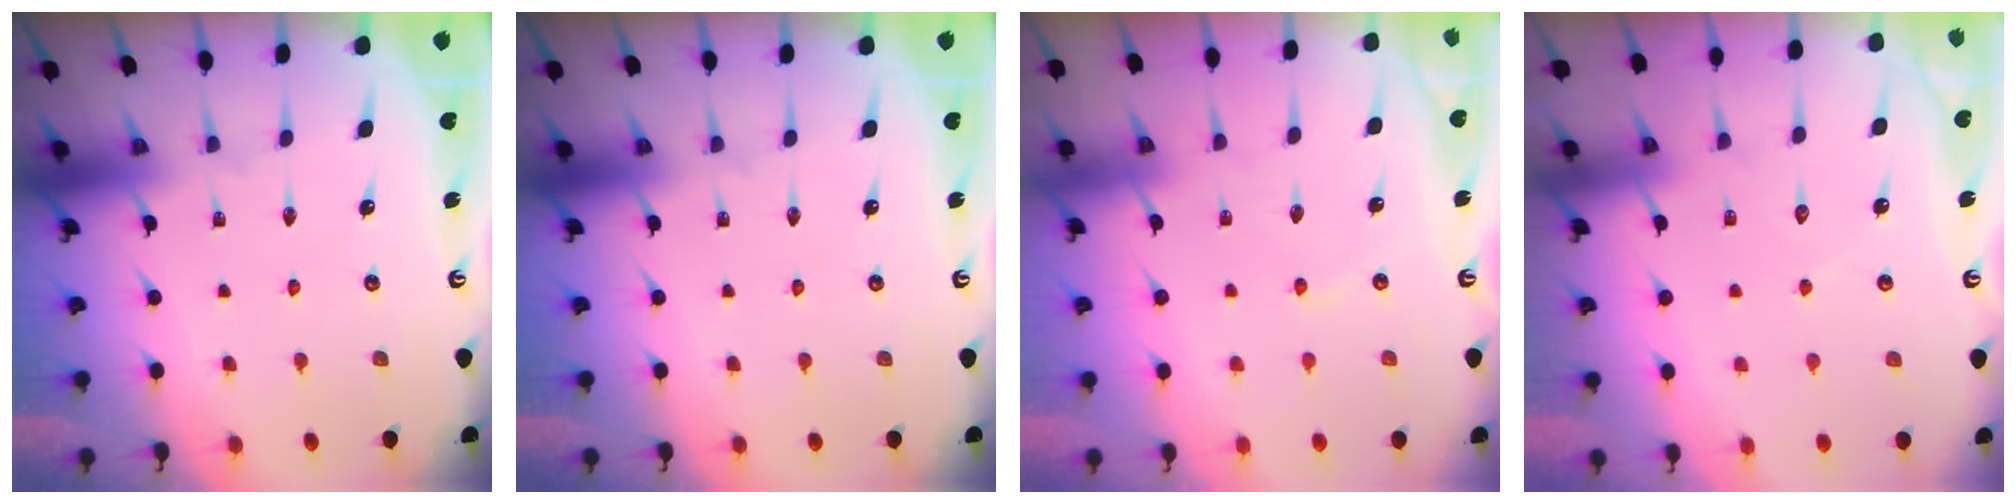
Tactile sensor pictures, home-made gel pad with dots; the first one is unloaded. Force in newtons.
{"total": 0.0}
{"total": 1.7, "press": 1.7, "slide": 0.3}
{"total": 5.7, "press": 5.6, "slide": 0.6}